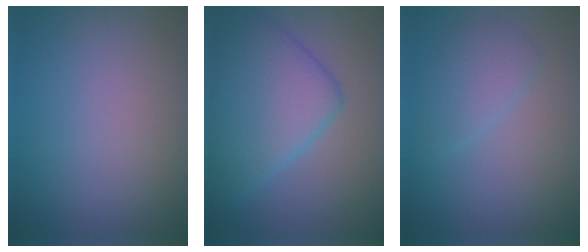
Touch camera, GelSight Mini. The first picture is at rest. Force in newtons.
{"total": 8.3, "press": 8.3, "slide": 0.2}
{"total": 2.3, "press": 2.3, "slide": 0.2}